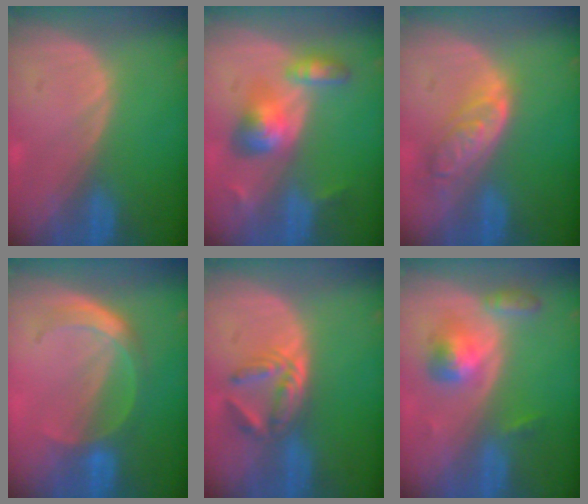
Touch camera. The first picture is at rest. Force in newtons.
{"total": 6.2, "press": 6.0, "slide": 1.5}
{"total": 6.3, "press": 5.7, "slide": 2.8}
{"total": 5.6, "press": 5.1, "slide": 2.3}
{"total": 5.8, "press": 4.9, "slide": 3.1}
{"total": 5.2, "press": 4.9, "slide": 1.7}